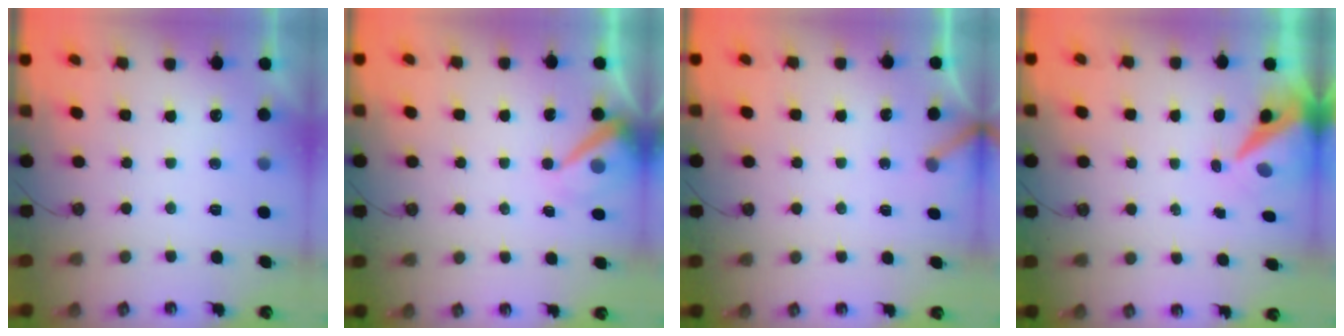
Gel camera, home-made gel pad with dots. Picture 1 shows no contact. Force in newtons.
{"total": 7.7, "press": 7.7, "slide": 0.8}
{"total": 2.5, "press": 2.5, "slide": 0.1}
{"total": 8.6, "press": 8.6, "slide": 1.1}